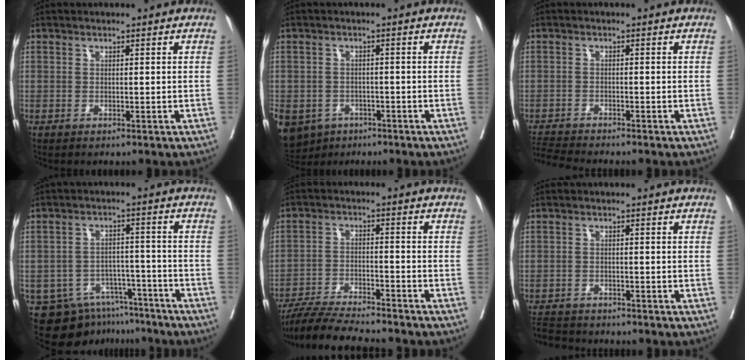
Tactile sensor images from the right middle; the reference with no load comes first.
{"total": 10.5, "force": [-5.9, 8.0, 3.3], "torque": [-0.093, -0.010, -0.080]}
{"total": 4.0, "force": [-3.8, -1.1, 0.7], "torque": [-0.011, -0.021, -0.070]}
{"total": 10.4, "force": [-8.6, 5.8, 1.4], "torque": [-0.014, 0.028, -0.117]}
{"total": 11.4, "force": [-10.4, 0.6, 4.6], "torque": [-0.074, -0.018, -0.171]}
{"total": 4.5, "force": [-4.5, 0.5, 0.6], "torque": [-0.007, -0.015, -0.076]}